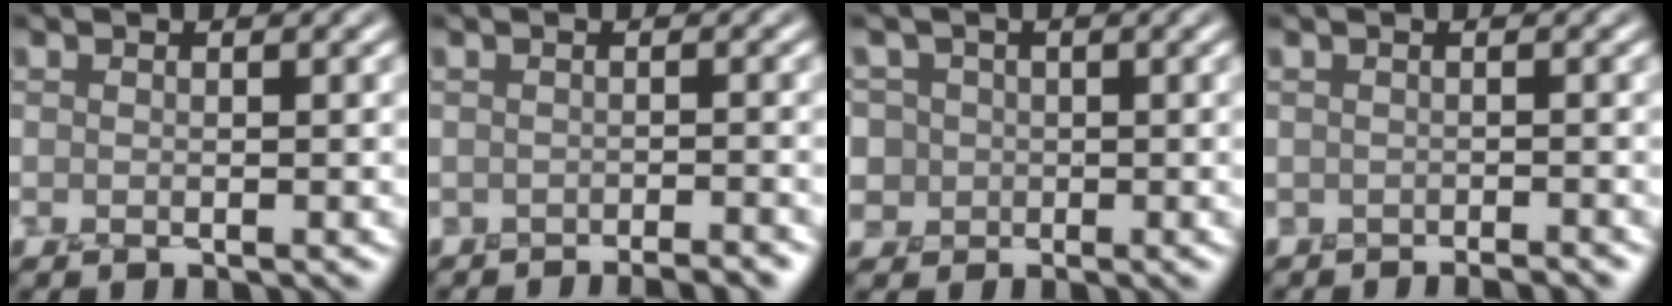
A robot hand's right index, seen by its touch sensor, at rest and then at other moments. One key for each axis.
{"total": 2.5, "fx": -2.3, "fy": 0.3, "fz": 1.0, "tx": 0.009, "ty": 0.010, "tz": -0.026}
{"total": 5.4, "fx": 1.7, "fy": 5.1, "fz": 0.8, "tx": -0.018, "ty": 0.046, "tz": 0.002}
{"total": 1.0, "fx": -1.0, "fy": -0.1, "fz": -0.1, "tx": 0.019, "ty": 0.006, "tz": -0.012}